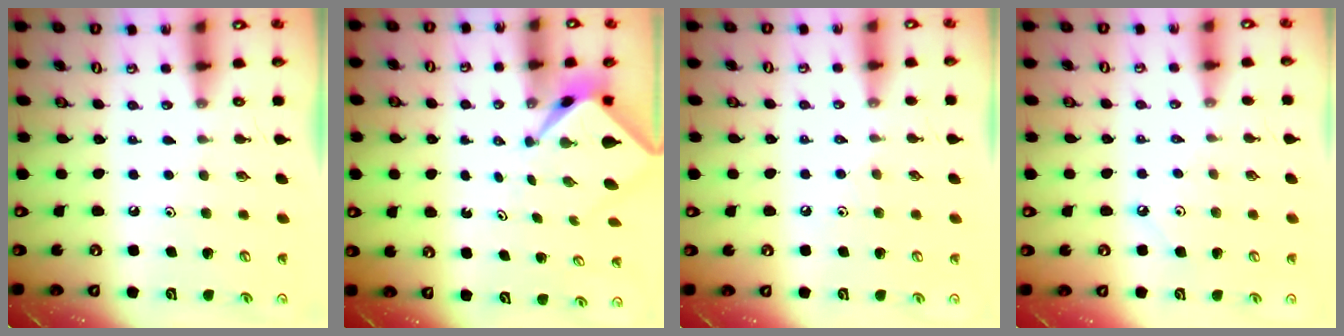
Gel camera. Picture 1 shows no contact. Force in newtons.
{"total": 2.7, "press": 2.7, "slide": 0.2}
{"total": 3.0, "press": 3.0, "slide": 0.6}
{"total": 4.0, "press": 4.0, "slide": 0.5}